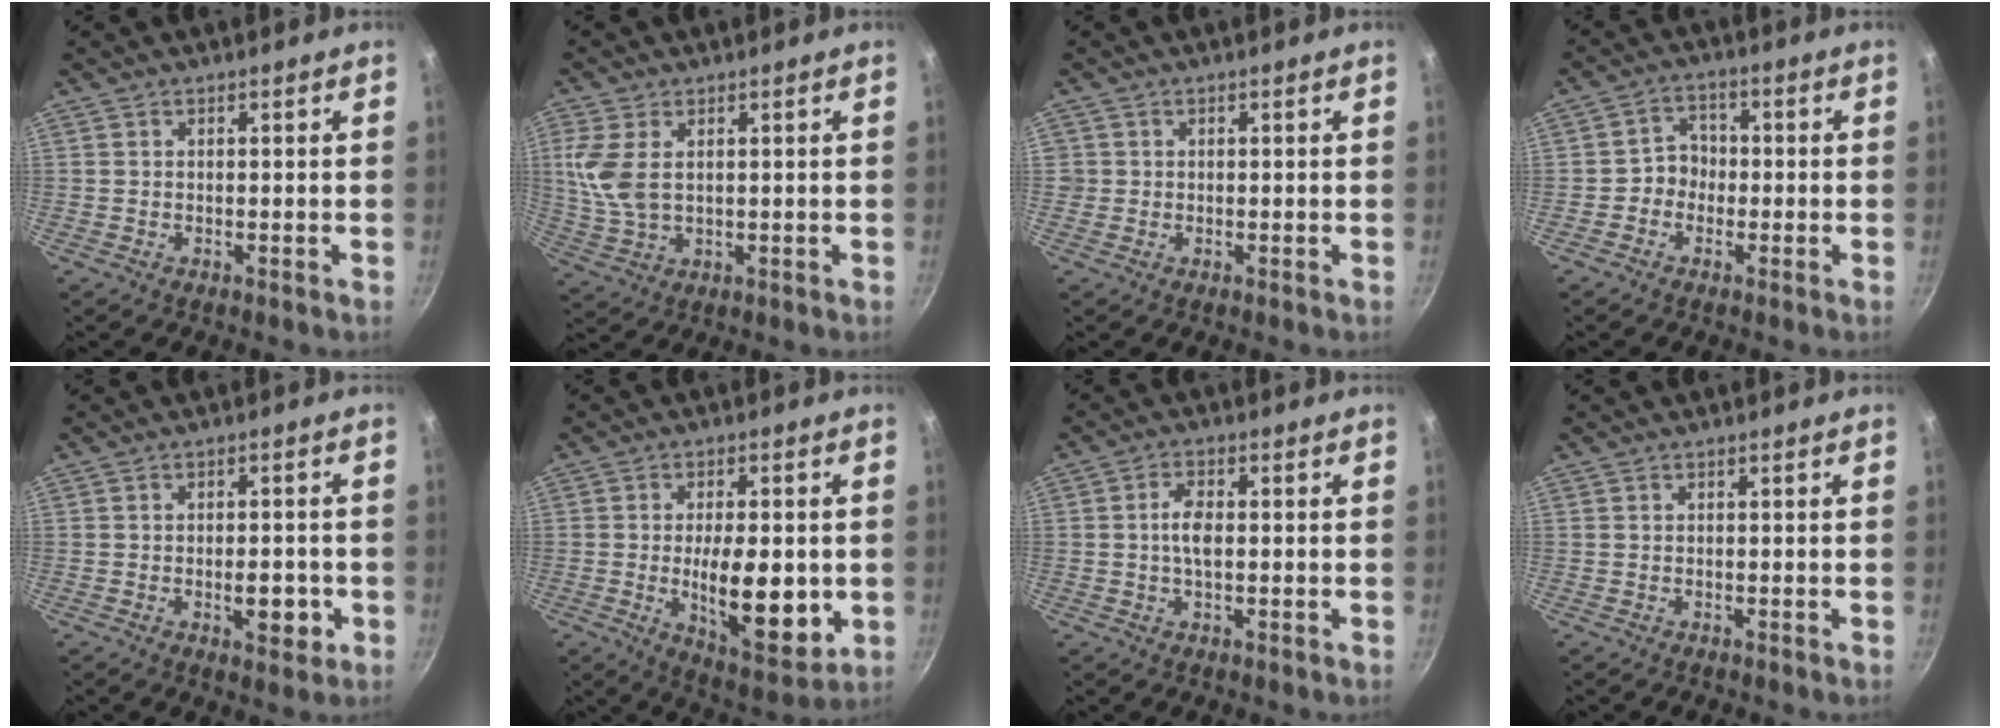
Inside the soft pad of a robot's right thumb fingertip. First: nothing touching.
{"total": 8.2, "force": [1.6, 4.9, 6.4], "torque": [-0.138, -0.003, 0.039]}
{"total": 1.3, "force": [-0.1, 1.3, 0.2], "torque": [0.004, 0.006, -0.002]}
{"total": 4.3, "force": [-1.2, 3.8, 1.7], "torque": [0.008, 0.020, -0.029]}
{"total": 5.7, "force": [-1.6, 2.9, 4.7], "torque": [-0.040, 0.006, -0.018]}
{"total": 15.2, "force": [-1.7, 6.2, 13.7], "torque": [-0.190, -0.018, -0.018]}
{"total": 4.5, "force": [0.1, 2.2, 3.9], "torque": [-0.078, 0.008, -0.003]}
{"total": 0.0}